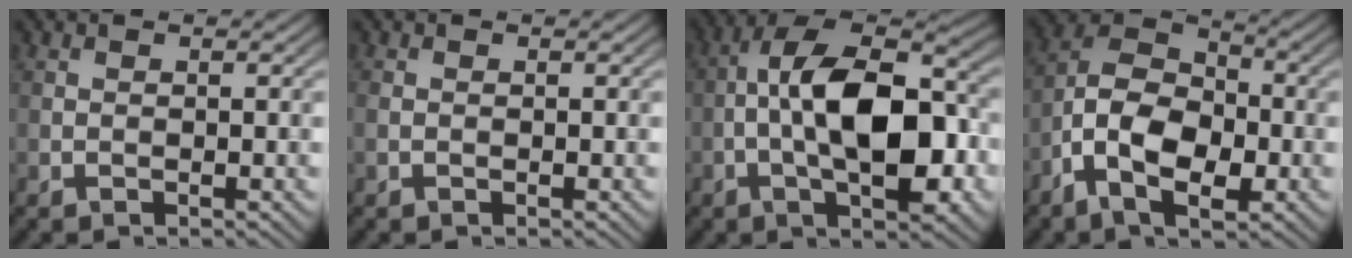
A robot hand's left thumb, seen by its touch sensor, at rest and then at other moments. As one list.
[{"total": 0.0}, {"total": 14.8, "force": [-2.1, 6.8, 13.0], "torque": [-0.204, 0.016, -0.041]}, {"total": 11.4, "force": [-4.6, 6.4, 8.2], "torque": [-0.173, -0.004, -0.101]}]